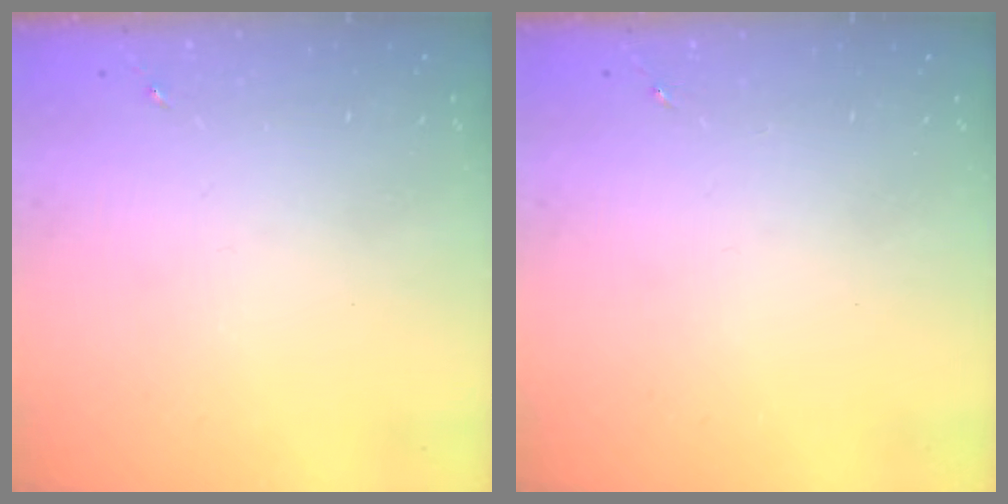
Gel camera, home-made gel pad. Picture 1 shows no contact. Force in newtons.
{"total": 0.0}